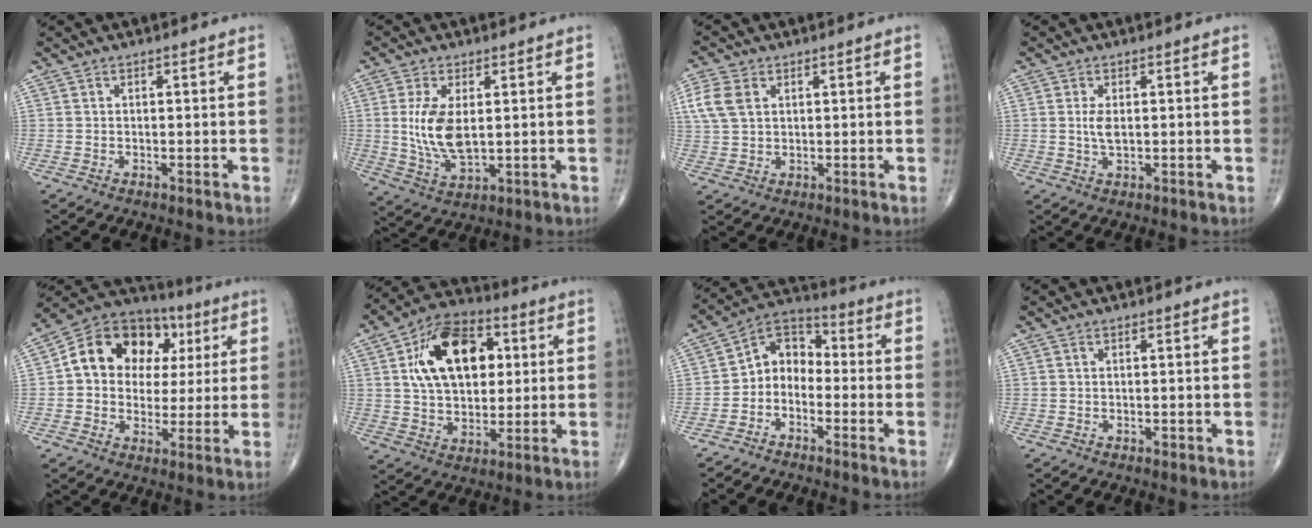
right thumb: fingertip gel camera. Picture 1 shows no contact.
{"total": 9.9, "force": [1.1, 4.9, 8.5], "torque": [-0.170, -0.014, 0.032]}
{"total": 6.7, "force": [2.2, 4.7, 4.2], "torque": [-0.090, 0.002, 0.046]}
{"total": 2.9, "force": [0.3, 1.4, 2.5], "torque": [-0.053, -0.003, 0.009]}
{"total": 17.0, "force": [3.7, 13.2, 10.0], "torque": [-0.116, 0.024, 0.054]}
{"total": 18.2, "force": [4.5, 11.6, 13.3], "torque": [-0.192, 0.006, 0.076]}
{"total": 8.0, "force": [-2.4, 6.2, 4.5], "torque": [-0.048, 0.048, -0.064]}
{"total": 0.7, "force": [-0.1, 0.5, 0.5], "torque": [-0.009, -0.001, 0.000]}